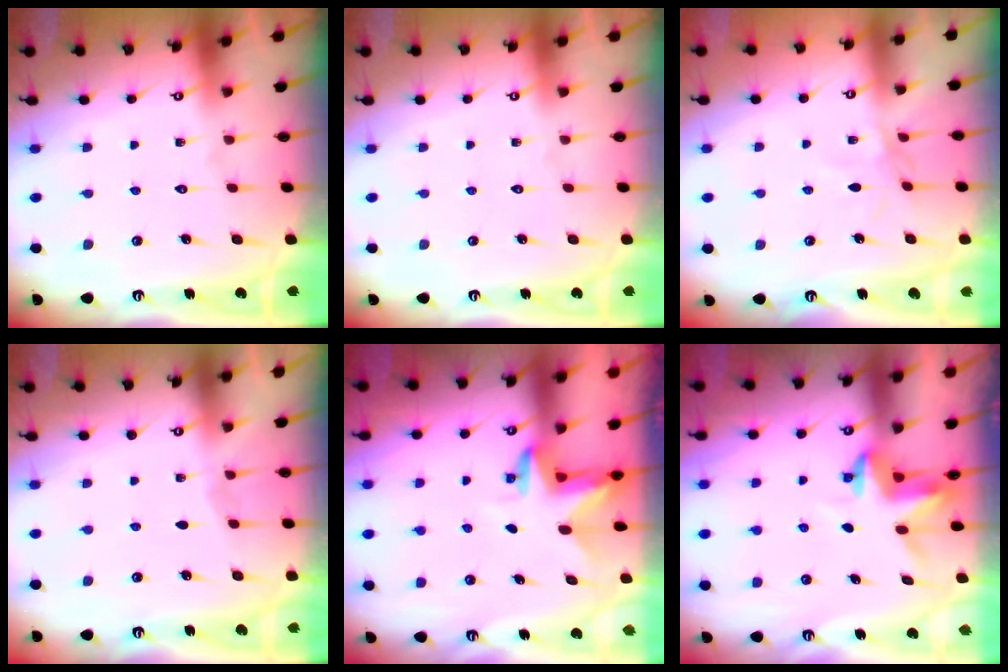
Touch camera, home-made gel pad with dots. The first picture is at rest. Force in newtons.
{"total": 0.0}
{"total": 2.0, "press": 1.9, "slide": 0.4}
{"total": 2.3, "press": 2.3, "slide": 0.4}
{"total": 3.3, "press": 3.3, "slide": 0.2}
{"total": 3.9, "press": 3.9, "slide": 0.3}